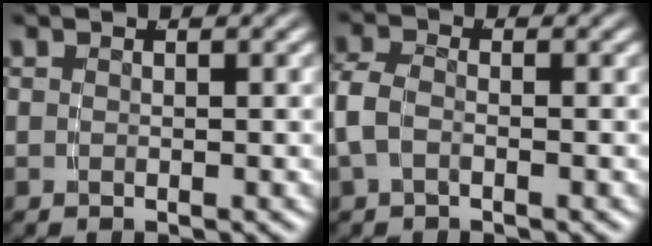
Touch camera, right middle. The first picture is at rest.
{"total": 2.9, "force": [-0.2, 2.3, 1.7], "torque": [-0.054, -0.009, -0.001]}